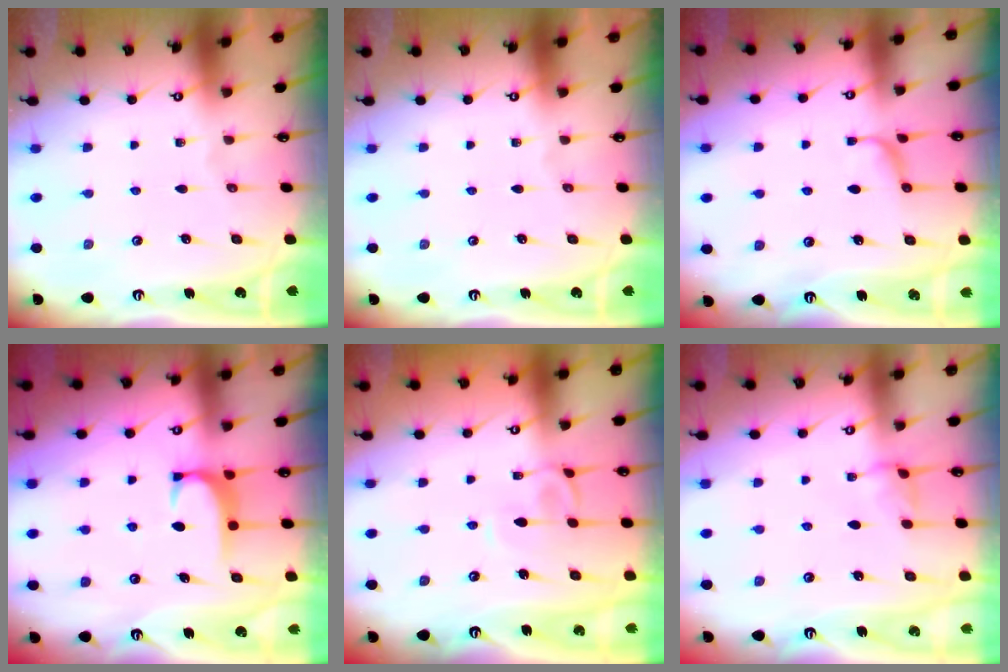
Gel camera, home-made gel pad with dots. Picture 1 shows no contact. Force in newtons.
{"total": 0.0}
{"total": 1.2, "press": 1.0, "slide": 0.6}
{"total": 1.9, "press": 1.8, "slide": 0.5}
{"total": 2.6, "press": 2.5, "slide": 0.6}
{"total": 2.7, "press": 2.7, "slide": 0.4}